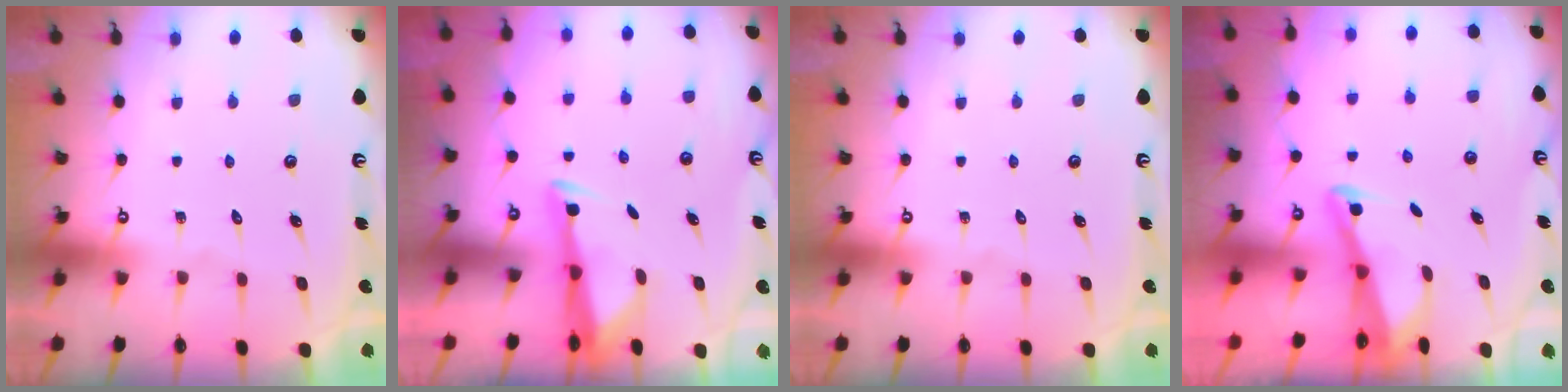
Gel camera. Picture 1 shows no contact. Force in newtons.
{"total": 3.5, "press": 3.4, "slide": 0.9}
{"total": 0.0}
{"total": 3.0, "press": 3.0, "slide": 0.3}